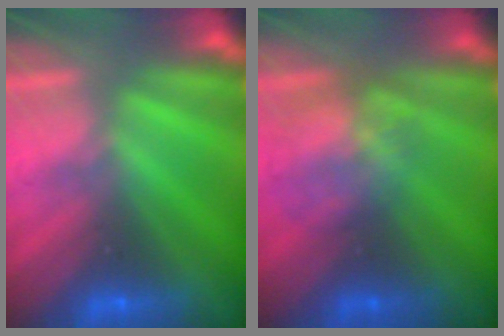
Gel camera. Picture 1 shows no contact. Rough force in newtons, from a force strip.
{"total": 3.5}